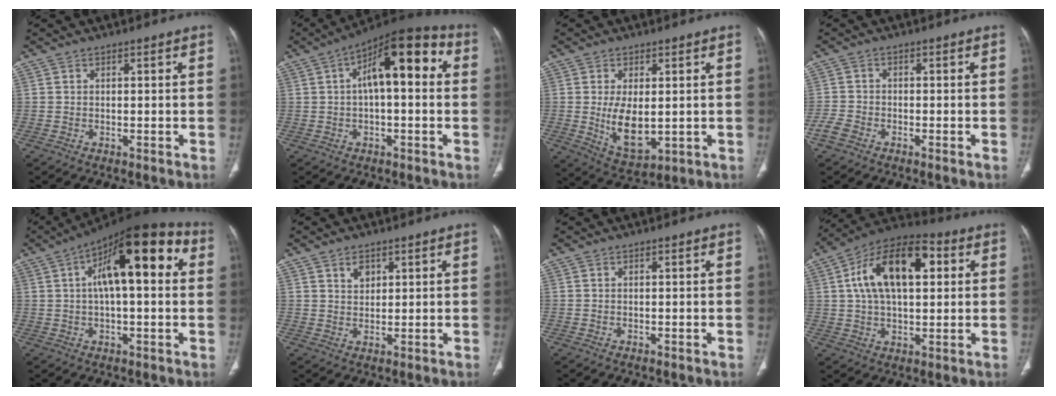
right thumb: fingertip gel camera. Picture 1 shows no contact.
{"total": 15.3, "force": [2.8, 6.2, 13.7], "torque": [-0.192, 0.040, 0.033]}
{"total": 9.0, "force": [-0.1, 4.7, 7.7], "torque": [-0.125, -0.019, 0.015]}
{"total": 2.7, "force": [-1.9, 1.3, 1.3], "torque": [-0.034, 0.003, -0.043]}
{"total": 18.7, "force": [4.3, 7.1, 16.7], "torque": [-0.232, 0.036, 0.055]}
{"total": 2.9, "force": [1.7, 1.9, 1.5], "torque": [-0.014, -0.012, 0.033]}
{"total": 0.0}
{"total": 18.3, "force": [4.5, 9.6, 14.9], "torque": [-0.234, 0.021, 0.066]}